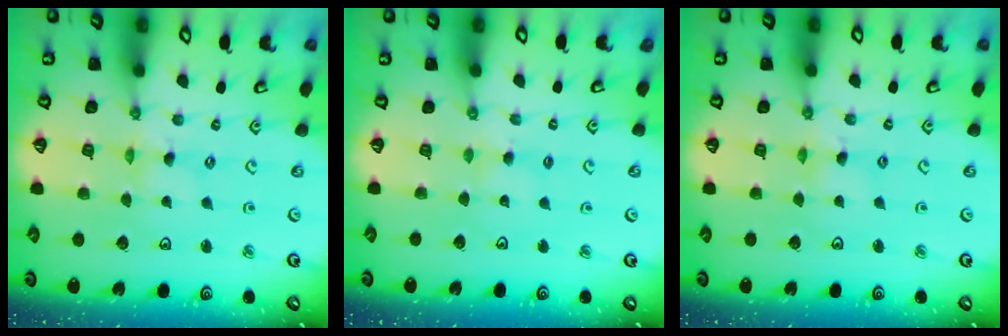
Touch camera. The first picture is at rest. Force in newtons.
{"total": 2.7, "press": 2.7, "slide": 0.5}
{"total": 3.7, "press": 3.7, "slide": 0.4}